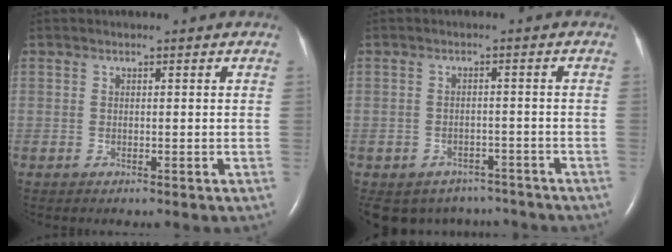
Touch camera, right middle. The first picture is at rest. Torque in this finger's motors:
{"motor_torque": [0.95, -0.95, 0.11, 0.03]}